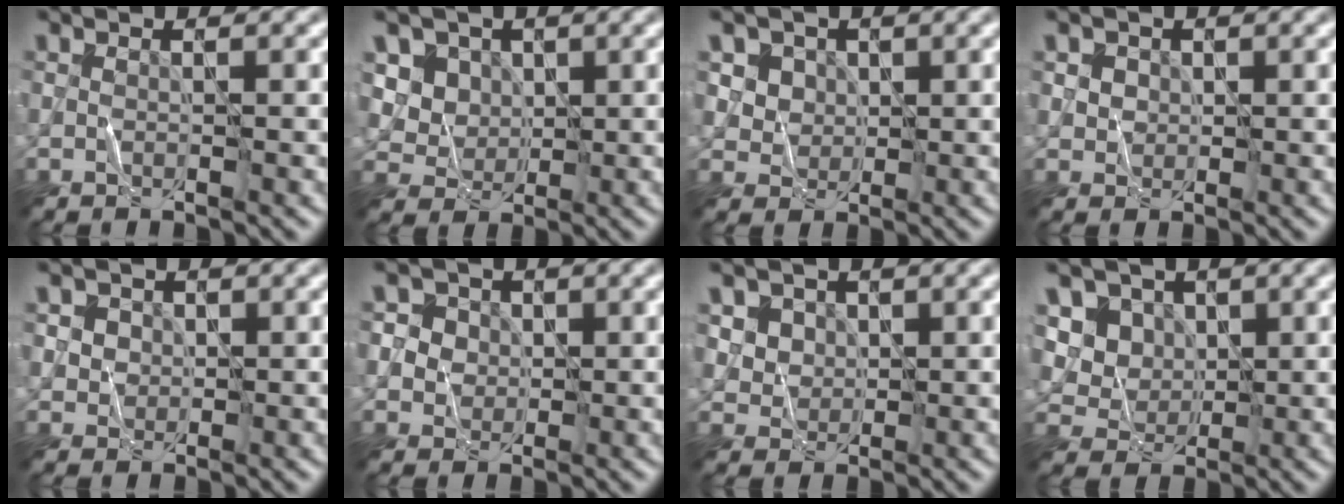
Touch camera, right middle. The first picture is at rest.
{"total": 5.9, "force": [2.5, 4.7, 2.4], "torque": [-0.056, -0.002, 0.047]}
{"total": 5.3, "force": [2.6, 4.2, 2.0], "torque": [-0.042, 0.001, 0.046]}
{"total": 2.7, "force": [1.2, 2.2, 1.1], "torque": [-0.024, 0.002, 0.023]}
{"total": 3.3, "force": [1.4, 2.7, 1.3], "torque": [-0.022, 0.007, 0.021]}
{"total": 6.1, "force": [2.2, 5.3, 2.1], "torque": [-0.028, 0.027, 0.019]}
{"total": 4.8, "force": [2.4, 3.7, 1.8], "torque": [-0.046, -0.001, 0.045]}
{"total": 7.3, "force": [3.1, 5.9, 2.9], "torque": [-0.064, 0.006, 0.051]}